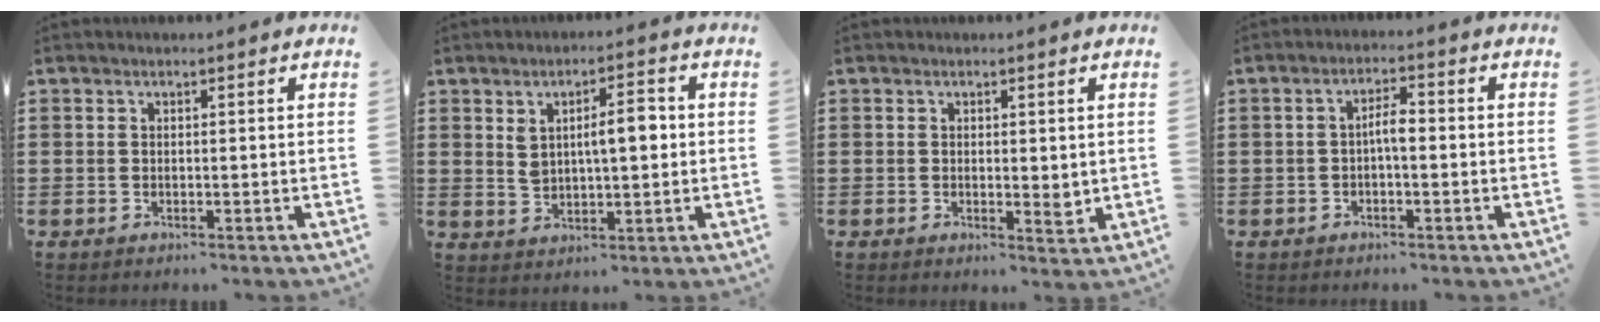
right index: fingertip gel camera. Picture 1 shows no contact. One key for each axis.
{"total": 5.6, "fx": 1.0, "fy": 2.3, "fz": 5.0, "tx": -0.092, "ty": 0.006, "tz": 0.014}
{"total": 1.9, "fx": 0.3, "fy": 1.0, "fz": 1.6, "tx": -0.022, "ty": -0.003, "tz": 0.005}
{"total": 2.8, "fx": -0.5, "fy": 0.8, "fz": 2.7, "tx": -0.050, "ty": 0.005, "tz": -0.012}